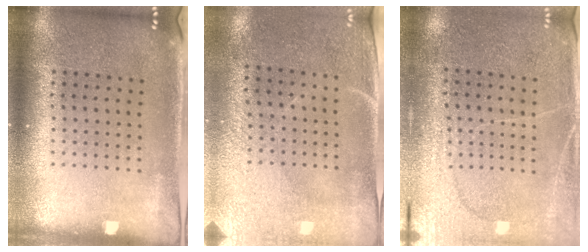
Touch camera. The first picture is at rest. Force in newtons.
{"total": 2.9, "press": 2.5, "slide": 1.4}
{"total": 2.8, "press": 2.7, "slide": 0.7}